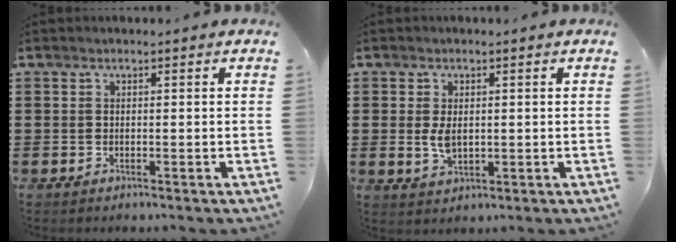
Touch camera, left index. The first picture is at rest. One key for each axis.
{"total": 3.5, "fx": 0.2, "fy": 2.0, "fz": 2.8, "tx": -0.073, "ty": 0.000, "tz": -0.001}